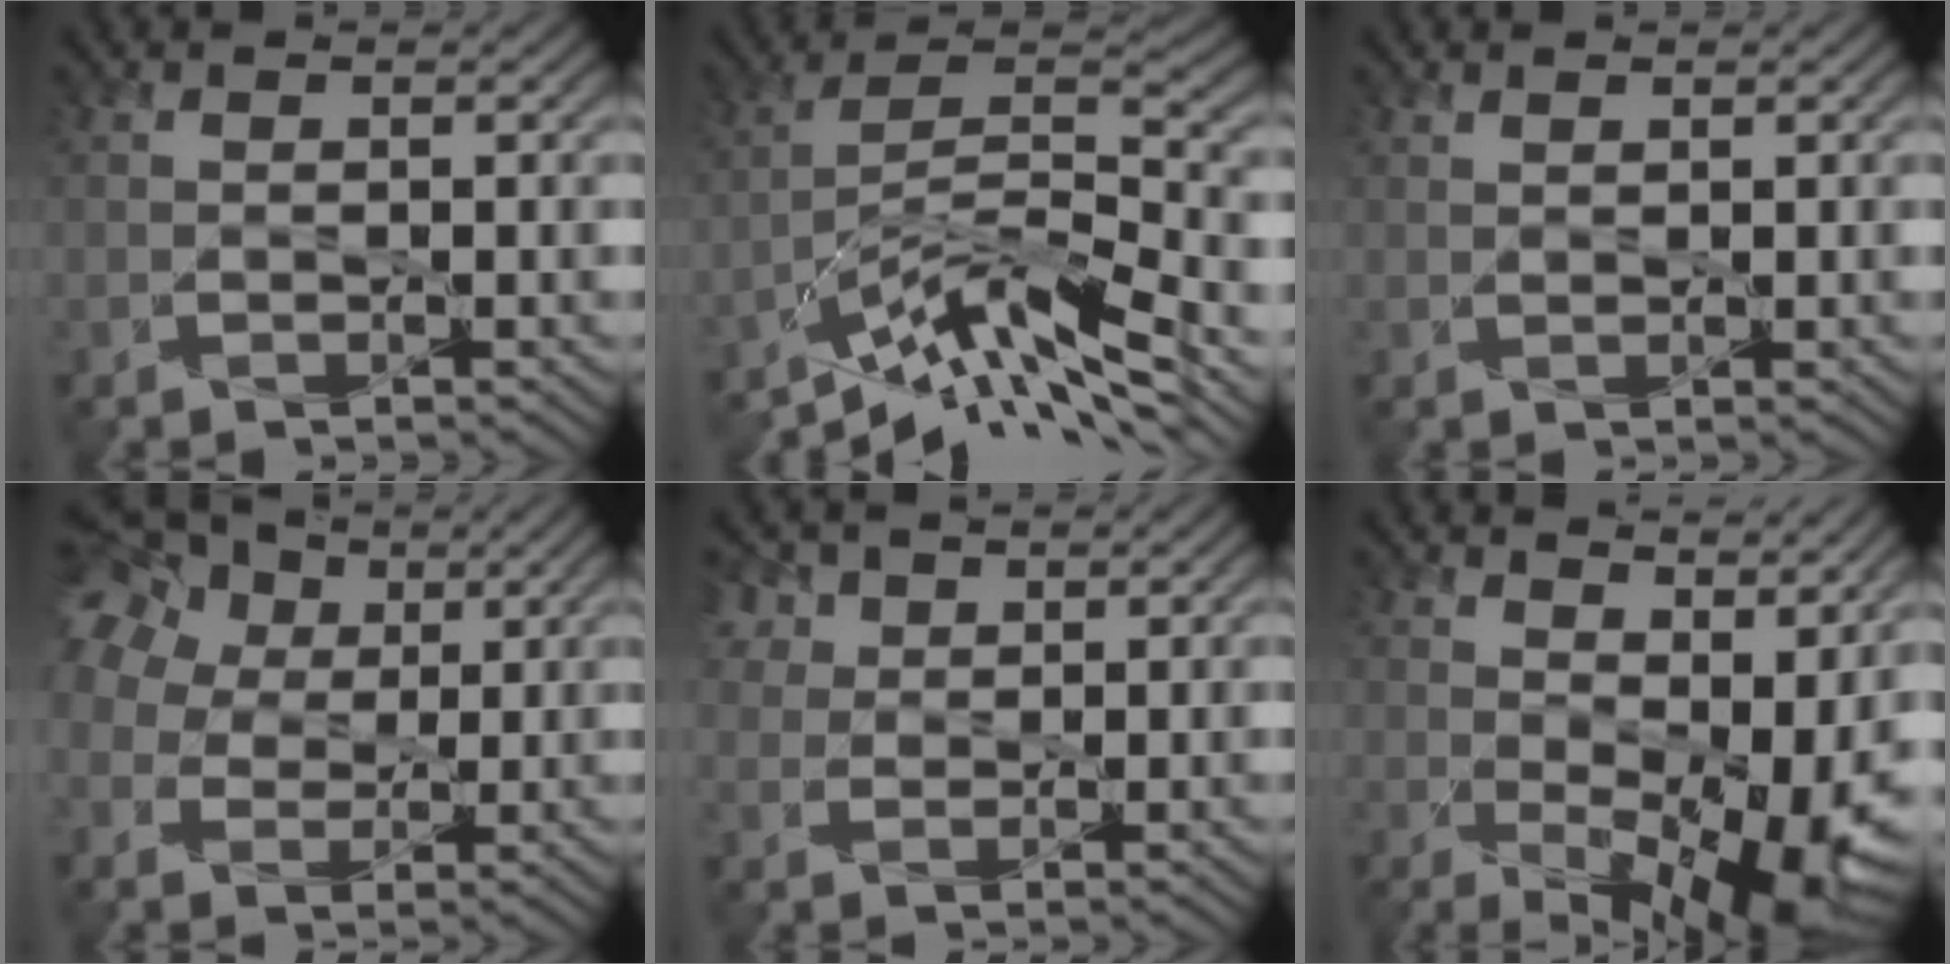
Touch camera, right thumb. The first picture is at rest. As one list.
[{"total": 12.8, "force": [-9.6, 2.7, 8.2], "torque": [-0.139, 0.010, -0.185]}, {"total": 0.8, "force": [0.8, 0.1, 0.2], "torque": [-0.005, 0.003, 0.017]}, {"total": 19.1, "force": [8.8, 14.4, 9.0], "torque": [-0.272, 0.049, 0.155]}, {"total": 4.6, "force": [2.7, 3.3, 1.9], "torque": [-0.065, 0.007, 0.056]}, {"total": 11.0, "force": [2.5, 5.8, 9.0], "torque": [-0.133, -0.020, 0.059]}]